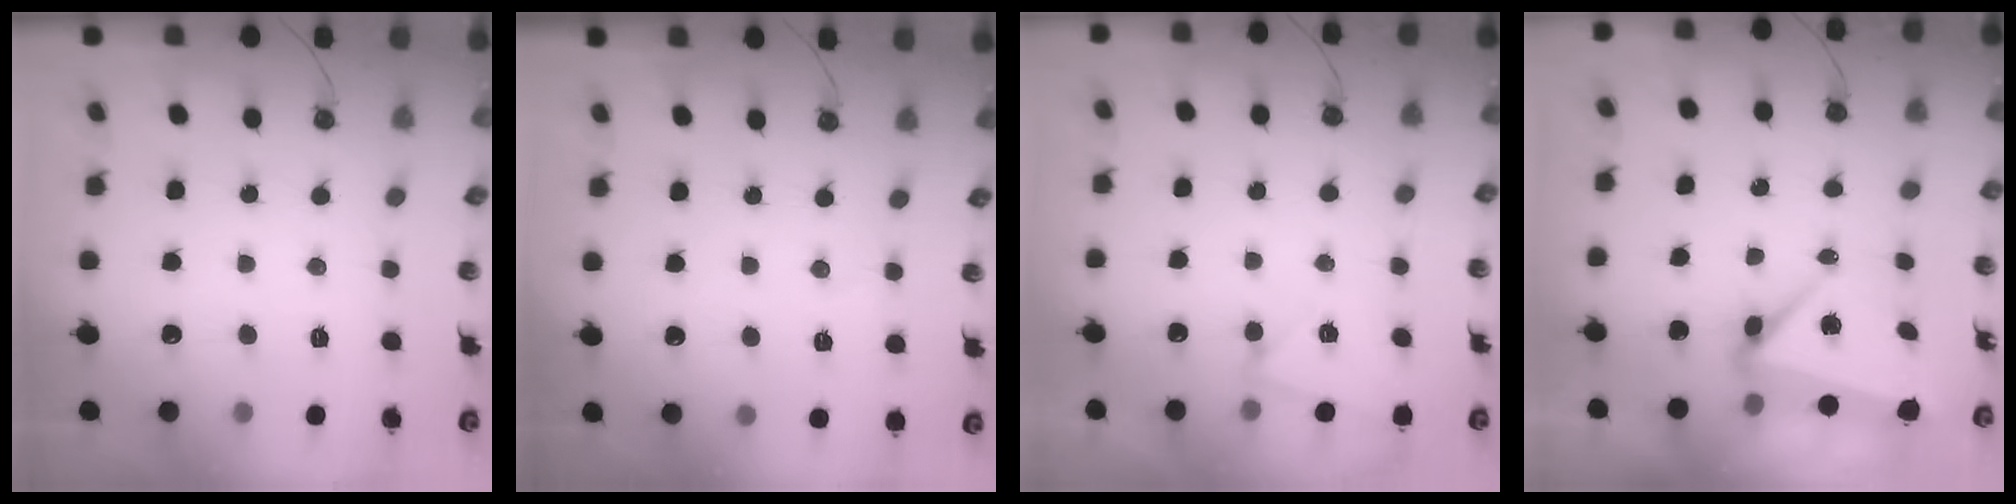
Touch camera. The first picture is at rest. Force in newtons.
{"total": 3.0, "press": 2.6, "slide": 1.4}
{"total": 3.6, "press": 2.7, "slide": 2.4}
{"total": 8.0, "press": 7.9, "slide": 1.0}